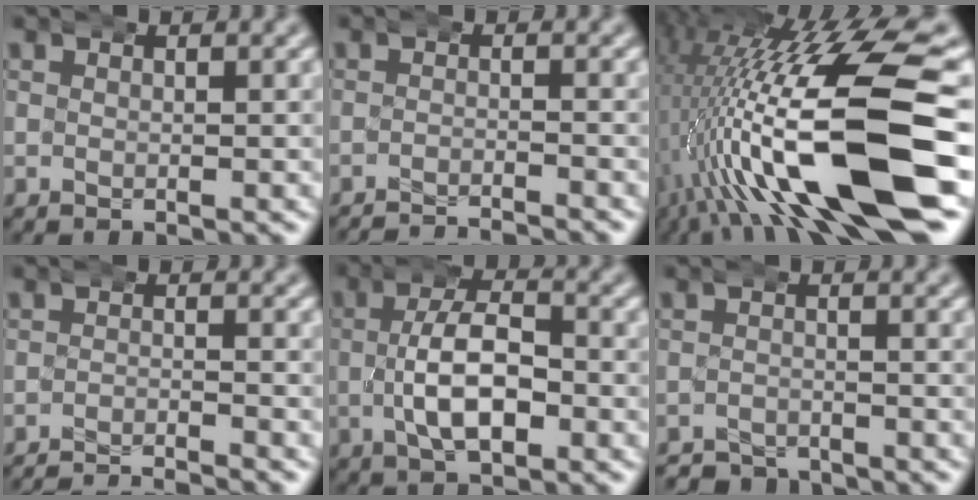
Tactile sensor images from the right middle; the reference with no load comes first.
{"total": 7.1, "force": [-6.9, 1.2, 1.2], "torque": [-0.006, -0.012, -0.109]}
{"total": 17.6, "force": [-4.7, 6.6, 15.7], "torque": [-0.253, -0.009, -0.058]}
{"total": 10.0, "force": [-9.7, 1.9, 1.6], "torque": [-0.006, -0.016, -0.154]}
{"total": 6.0, "force": [-1.4, 3.2, 4.9], "torque": [-0.076, 0.006, -0.025]}
{"total": 3.1, "force": [-2.9, 0.9, -0.2], "torque": [0.000, -0.011, -0.050]}